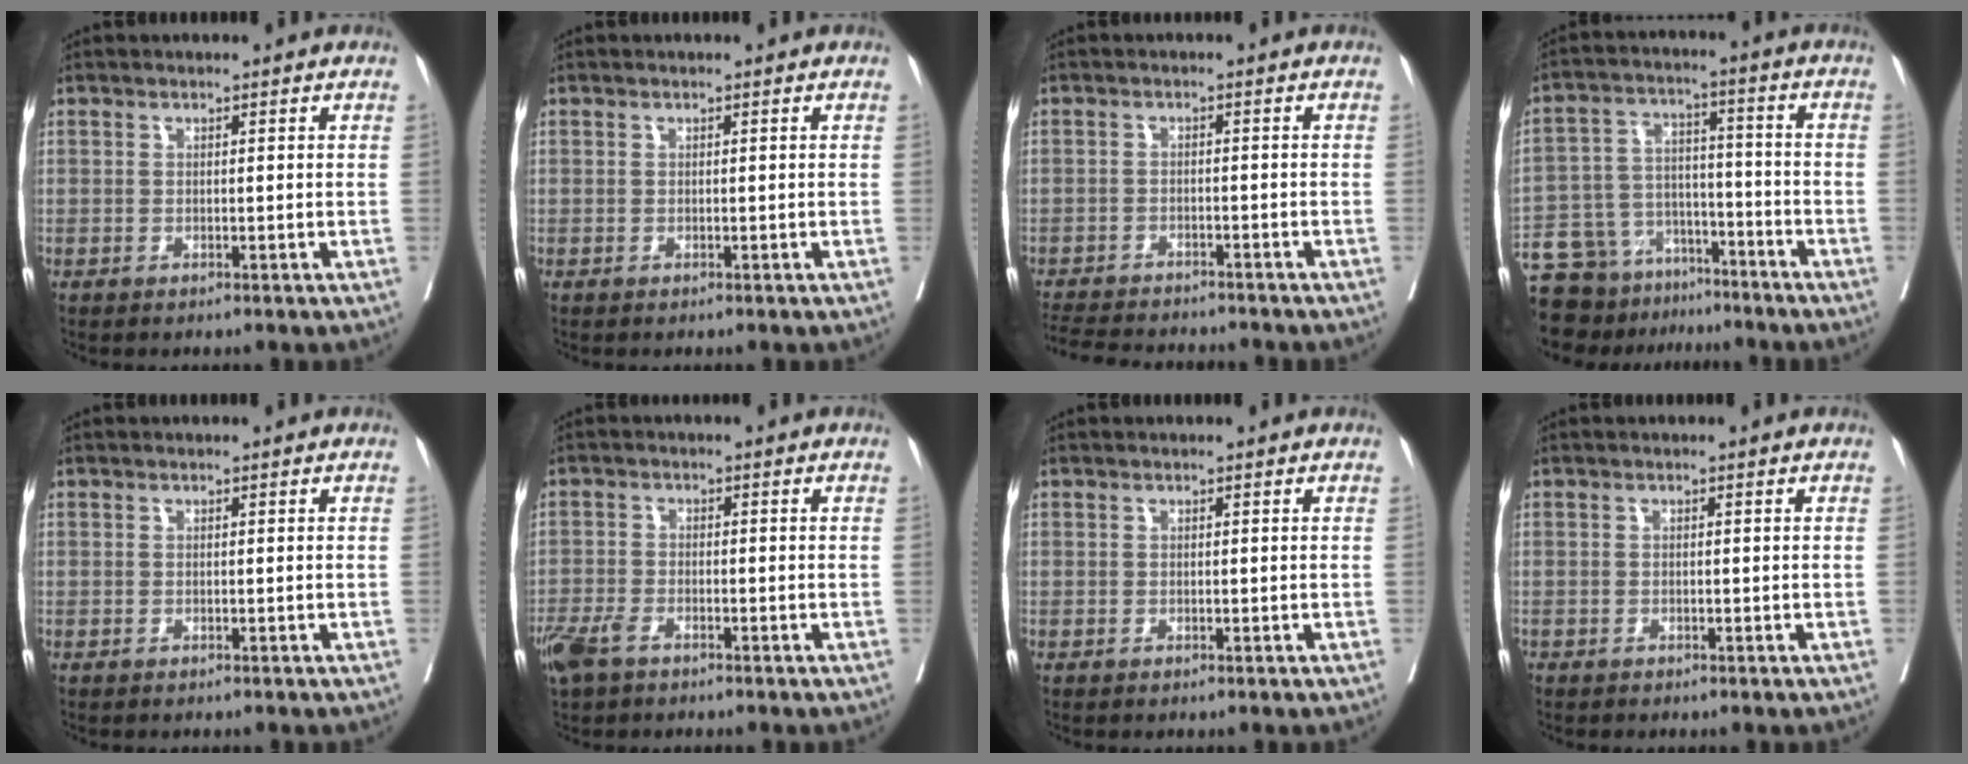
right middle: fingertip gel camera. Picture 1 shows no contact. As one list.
[{"total": 0.0}, {"total": 11.6, "force": [-10.7, 1.9, 3.9], "torque": [-0.071, -0.011, -0.153]}, {"total": 14.4, "force": [-11.5, 7.4, 4.6], "torque": [-0.094, 0.033, -0.189]}, {"total": 0.0}, {"total": 5.0, "force": [-3.5, 1.9, 3.0], "torque": [-0.067, -0.007, -0.066]}, {"total": 0.0}, {"total": 0.6, "force": [-0.5, 0.3, 0.0], "torque": [-0.009, 0.001, -0.013]}]